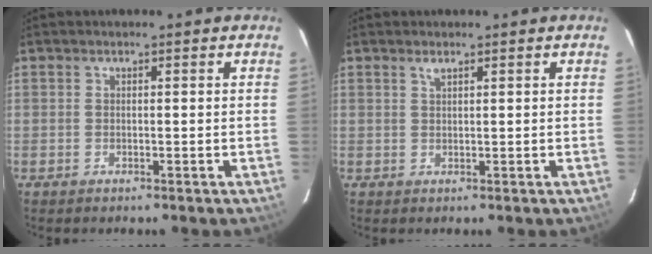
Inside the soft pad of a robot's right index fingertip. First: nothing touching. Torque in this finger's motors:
{"motor_torque": [0.08, 0.00, 0.03, 0.03]}